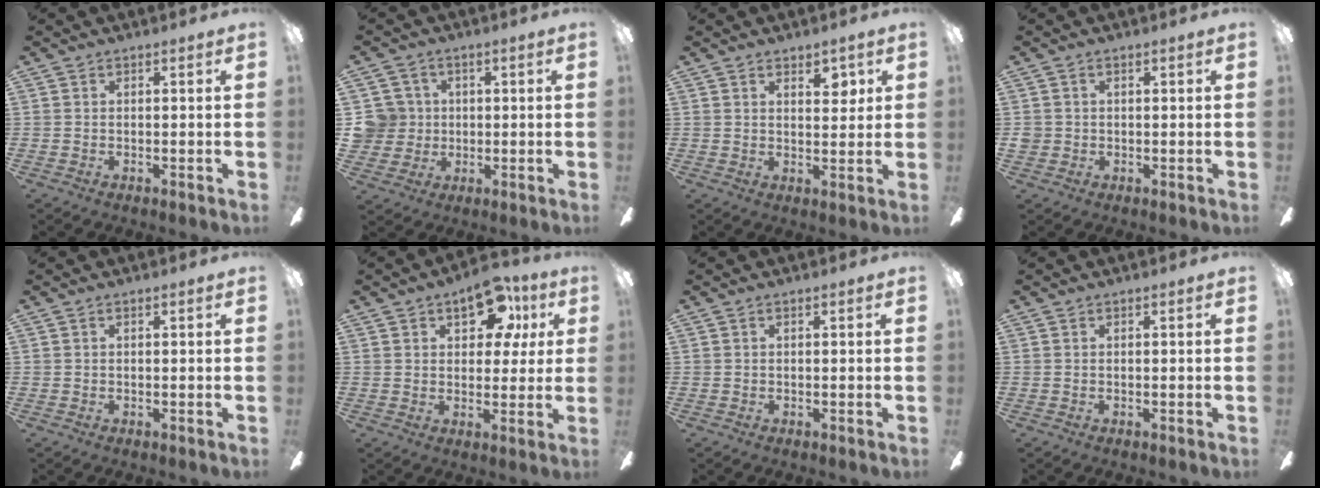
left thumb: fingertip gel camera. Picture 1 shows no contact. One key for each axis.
{"total": 7.7, "fx": 1.0, "fy": 7.6, "fz": 1.0, "tx": -0.044, "ty": 0.009, "tz": 0.023}
{"total": 4.4, "fx": 2.7, "fy": 2.1, "fz": 2.9, "tx": -0.029, "ty": -0.009, "tz": 0.040}
{"total": 1.9, "fx": -0.1, "fy": 1.8, "fz": 0.6, "tx": -0.010, "ty": 0.006, "tz": -0.004}
{"total": 0.0}
{"total": 12.9, "fx": 6.3, "fy": 7.4, "fz": 8.6, "tx": -0.105, "ty": -0.007, "tz": 0.104}
{"total": 0.0}
{"total": 0.0}